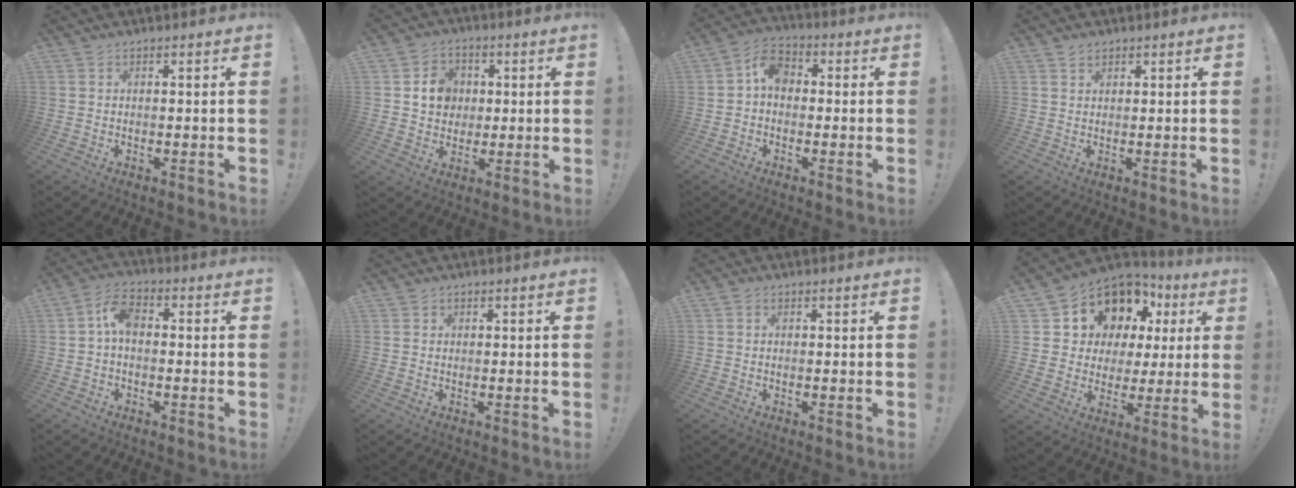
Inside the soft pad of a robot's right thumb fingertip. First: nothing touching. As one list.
[{"total": 8.9, "force": [1.9, 8.1, 3.4], "torque": [-0.039, -0.002, 0.041]}, {"total": 6.9, "force": [0.1, 5.2, 4.5], "torque": [-0.073, 0.015, 0.006]}, {"total": 1.6, "force": [1.3, 0.8, 0.5], "torque": [0.004, -0.009, 0.021]}, {"total": 6.4, "force": [-0.1, 3.9, 5.1], "torque": [-0.093, 0.012, 0.001]}, {"total": 0.7, "force": [0.4, 0.6, -0.1], "torque": [0.006, -0.001, 0.007]}, {"total": 0.5, "force": [0.0, 0.5, 0.1], "torque": [0.003, 0.000, -0.001]}, {"total": 10.8, "force": [6.8, 7.5, 3.6], "torque": [-0.065, -0.058, 0.137]}]